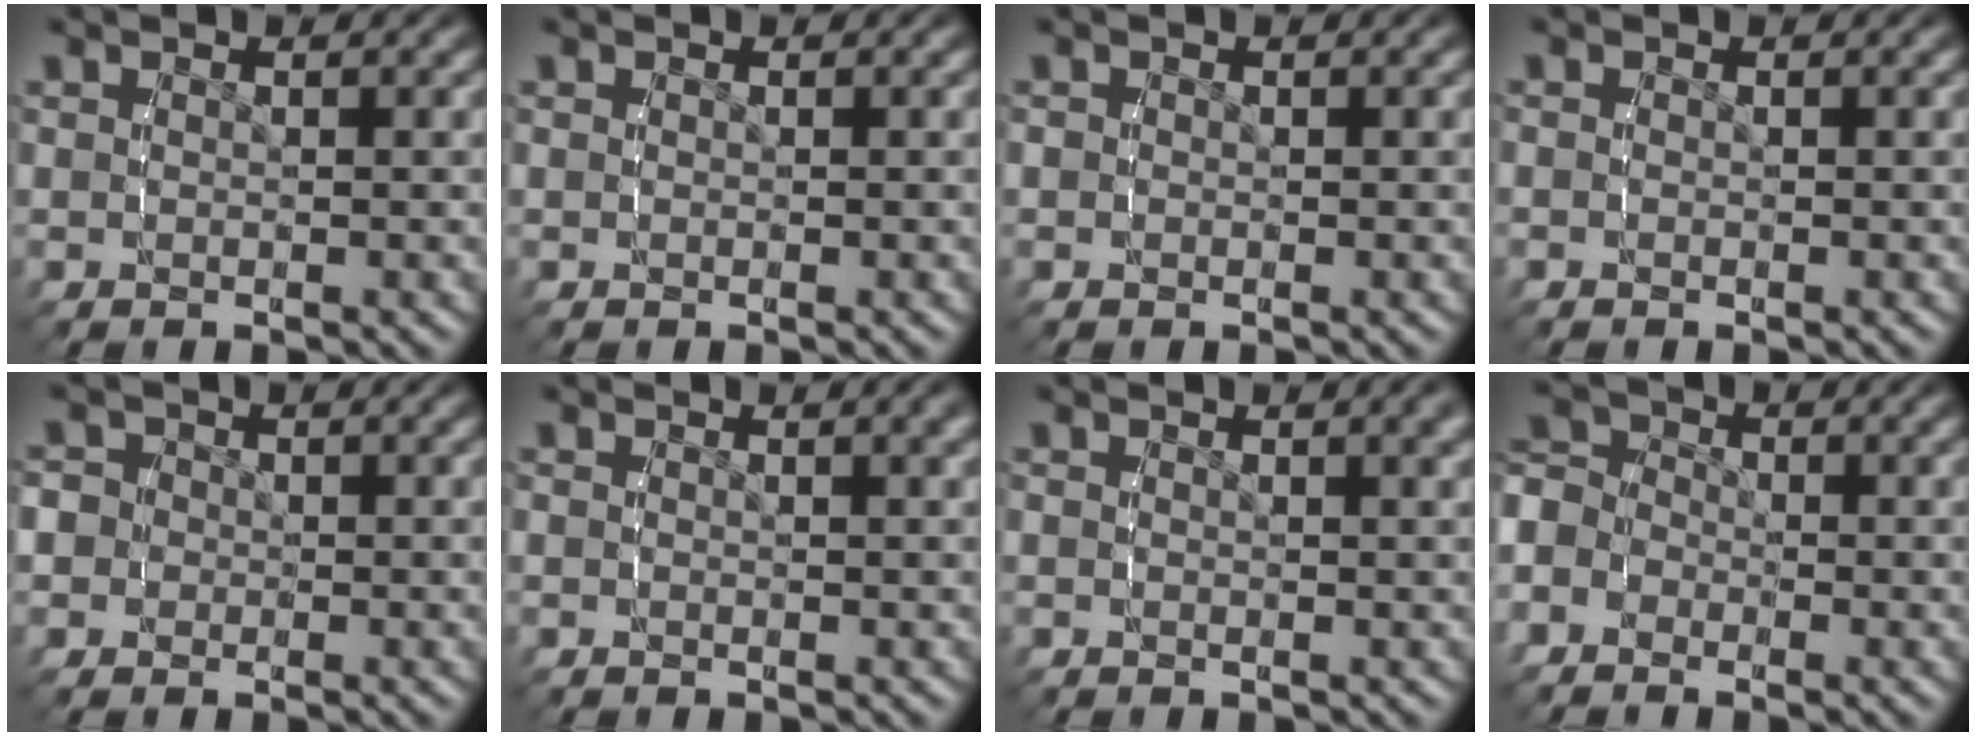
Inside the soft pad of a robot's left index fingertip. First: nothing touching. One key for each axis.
{"total": 0.0}
{"total": 0.8, "fx": -0.2, "fy": 0.7, "fz": 0.0, "tx": -0.004, "ty": -0.003, "tz": -0.006}
{"total": 0.7, "fx": -0.5, "fy": 0.5, "fz": 0.1, "tx": 0.001, "ty": -0.004, "tz": -0.012}
{"total": 4.5, "fx": -0.4, "fy": 4.3, "fz": 1.2, "tx": -0.047, "ty": 0.000, "tz": -0.025}
{"total": 1.0, "fx": -0.2, "fy": 0.7, "fz": 0.6, "tx": -0.005, "ty": 0.002, "tz": -0.010}
{"total": 1.0, "fx": 0.1, "fy": 0.6, "fz": 0.8, "tx": -0.006, "ty": 0.003, "tz": -0.007}
{"total": 5.8, "fx": -0.7, "fy": 5.3, "fz": 2.2, "tx": -0.055, "ty": -0.005, "tz": -0.032}